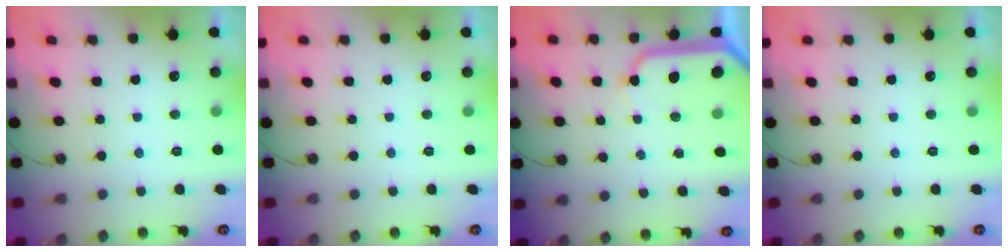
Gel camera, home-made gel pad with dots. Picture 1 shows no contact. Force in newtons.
{"total": 0.0}
{"total": 11.9, "press": 11.8, "slide": 1.4}
{"total": 0.0}